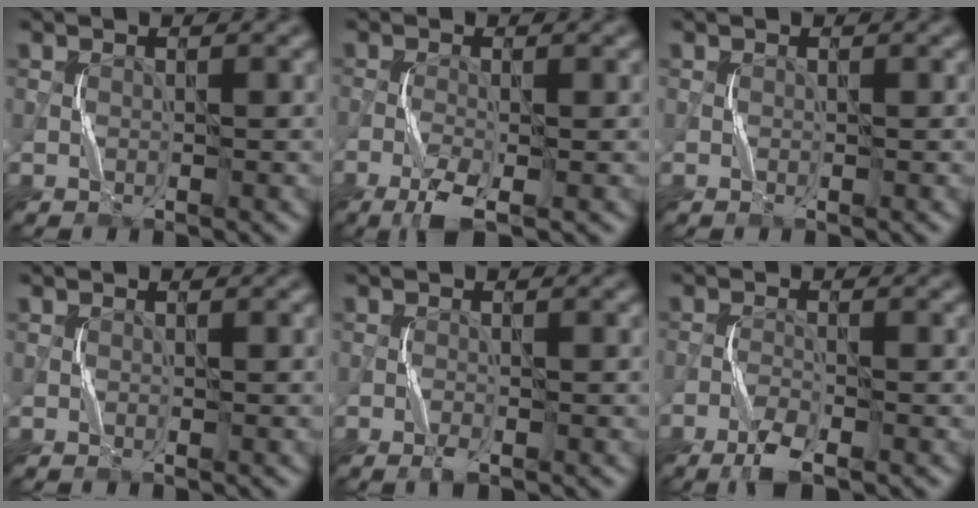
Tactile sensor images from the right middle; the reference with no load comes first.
{"total": 3.1, "force": [-2.0, 0.4, 2.4], "torque": [-0.053, 0.000, -0.040]}
{"total": 0.0}
{"total": 0.0}
{"total": 1.0, "force": [-0.6, 0.1, 0.7], "torque": [-0.018, 0.003, -0.013]}
{"total": 2.6, "force": [-2.0, 0.2, 1.7], "torque": [-0.041, 0.002, -0.042]}